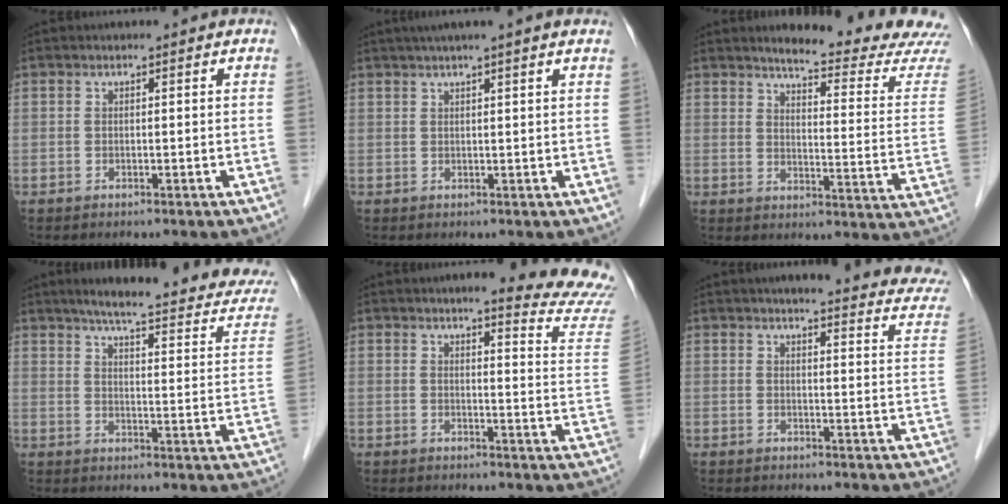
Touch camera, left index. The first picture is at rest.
{"total": 5.9, "force": [4.5, -0.7, 3.8], "torque": [-0.056, 0.029, 0.064]}
{"total": 16.6, "force": [15.9, -0.7, 4.8], "torque": [-0.066, -0.109, 0.176]}
{"total": 24.0, "force": [20.0, 3.6, 12.9], "torque": [-0.162, -0.021, 0.231]}
{"total": 13.5, "force": [12.8, -0.3, 4.3], "torque": [-0.036, -0.087, 0.122]}
{"total": 20.7, "force": [18.3, 2.8, 9.2], "torque": [-0.100, -0.034, 0.194]}